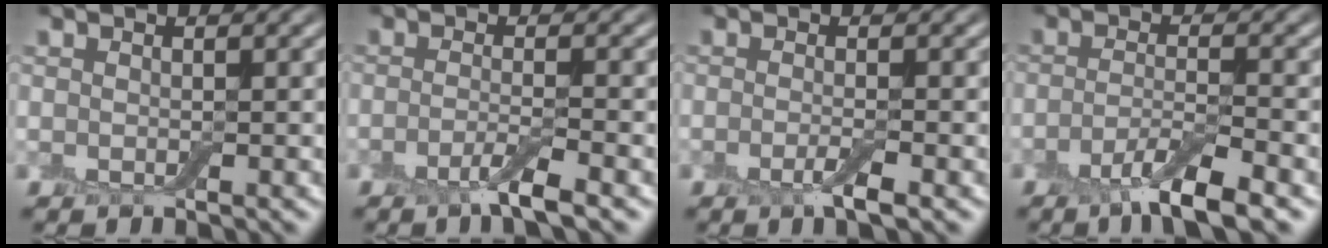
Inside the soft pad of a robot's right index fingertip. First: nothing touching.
{"total": 2.6, "force": [-1.4, 0.4, 2.2], "torque": [-0.034, -0.001, -0.037]}
{"total": 2.0, "force": [-0.8, 0.4, 1.8], "torque": [-0.031, -0.003, -0.019]}
{"total": 4.6, "force": [-2.7, 0.8, 3.6], "torque": [-0.061, -0.002, -0.058]}